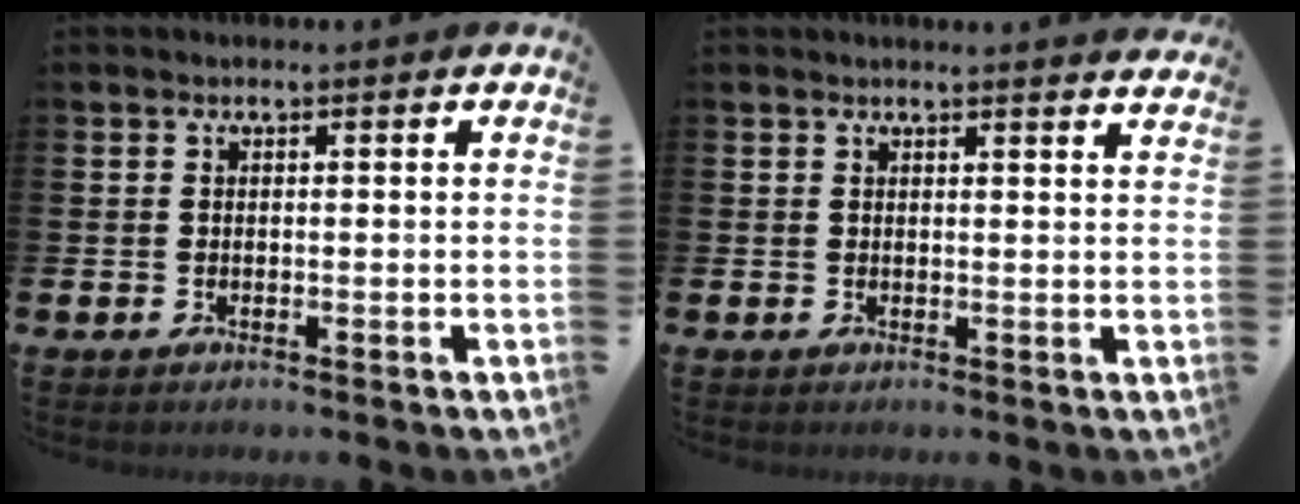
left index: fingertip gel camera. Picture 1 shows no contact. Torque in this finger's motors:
{"motor_torque": [0.90, -1.24, 0.39, 0.04]}